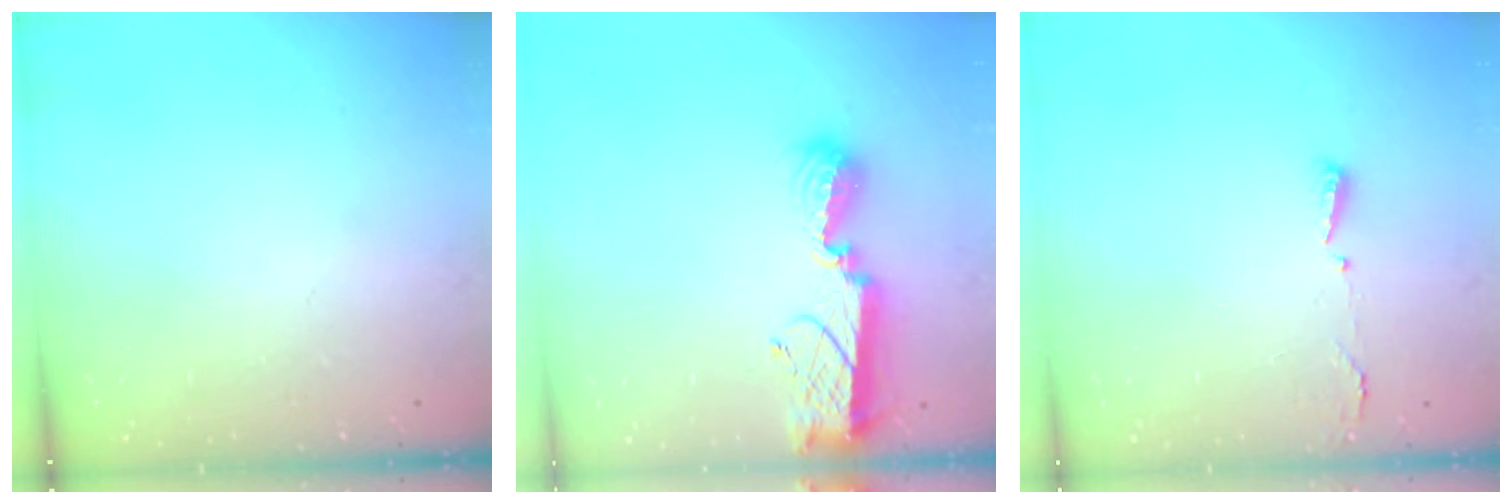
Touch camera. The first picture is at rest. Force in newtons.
{"total": 11.4, "press": 11.4, "slide": 0.8}
{"total": 2.9, "press": 2.8, "slide": 0.6}